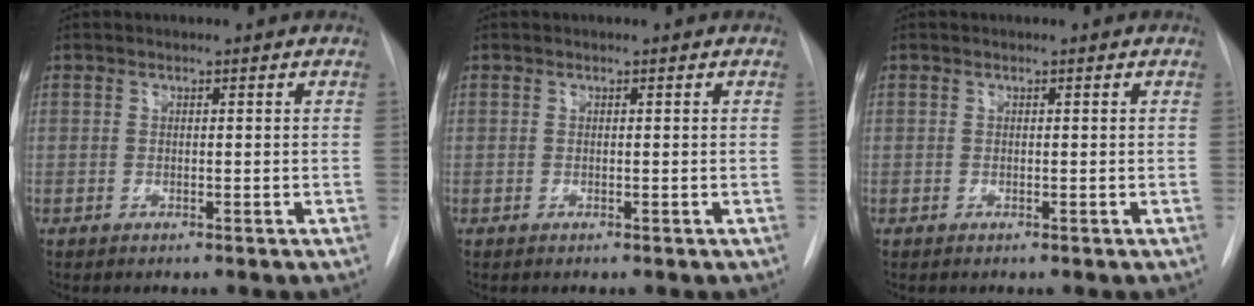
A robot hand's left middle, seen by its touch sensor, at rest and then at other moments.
{"total": 0.0}
{"total": 0.0}